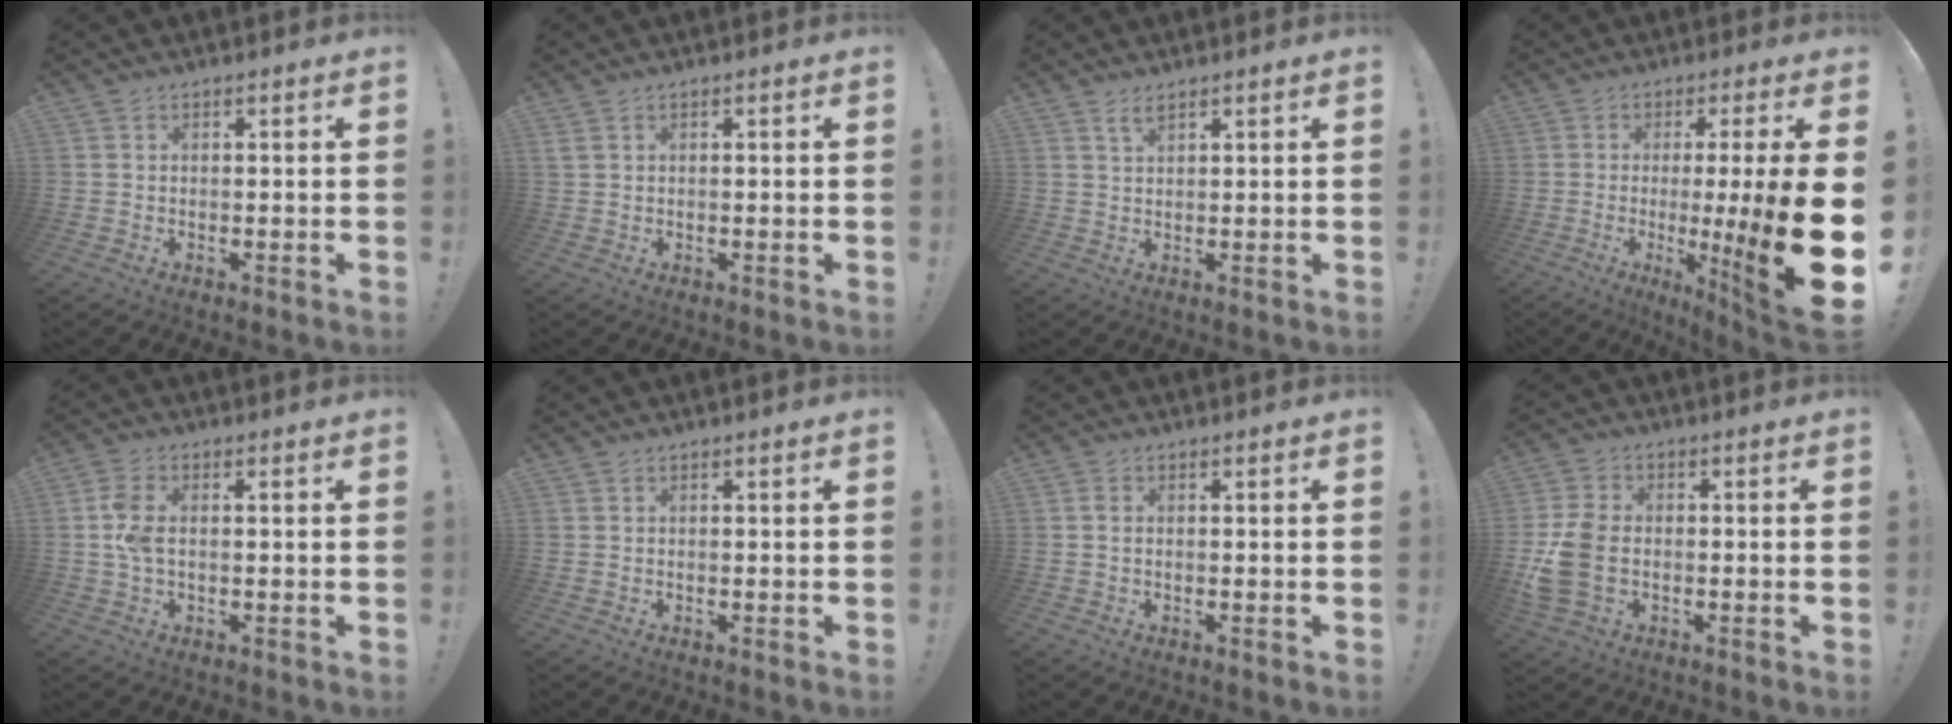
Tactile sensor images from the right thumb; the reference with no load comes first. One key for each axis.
{"total": 1.2, "fx": 0.4, "fy": 0.0, "fz": 1.1, "tx": -0.028, "ty": 0.001, "tz": 0.009}
{"total": 2.5, "fx": 1.8, "fy": 0.8, "fz": 1.5, "tx": -0.025, "ty": -0.007, "tz": 0.031}
{"total": 19.9, "fx": -2.3, "fy": -0.1, "fz": 19.8, "tx": -0.308, "ty": -0.025, "tz": -0.031}
{"total": 5.6, "fx": -0.1, "fy": 2.7, "fz": 4.9, "tx": -0.106, "ty": 0.006, "tz": -0.006}
{"total": 0.0}
{"total": 1.2, "fx": 0.2, "fy": 0.7, "fz": 1.0, "tx": -0.022, "ty": 0.005, "tz": 0.002}
{"total": 10.2, "fx": -2.2, "fy": 7.0, "fz": 7.1, "tx": -0.152, "ty": 0.010, "tz": -0.034}